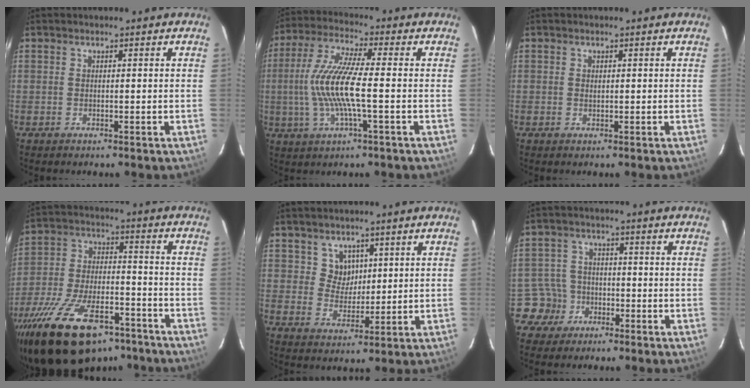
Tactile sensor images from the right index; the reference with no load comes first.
{"total": 12.2, "force": [-1.5, 1.4, 12.1], "torque": [-0.245, 0.000, -0.029]}
{"total": 0.7, "force": [0.1, 0.6, 0.3], "torque": [-0.006, 0.002, 0.002]}
{"total": 24.1, "force": [-16.7, 10.6, 13.7], "torque": [-0.270, -0.020, -0.261]}
{"total": 4.8, "force": [2.2, 4.2, 0.6], "torque": [-0.005, 0.007, 0.044]}
{"total": 5.5, "force": [-2.8, 4.7, -0.3], "torque": [-0.002, 0.025, -0.054]}